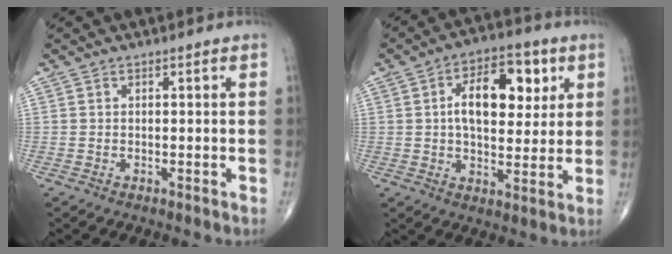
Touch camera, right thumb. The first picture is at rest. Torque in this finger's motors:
{"motor_torque": [0.62, 1.85, 1.07, 0.31, 0.06]}